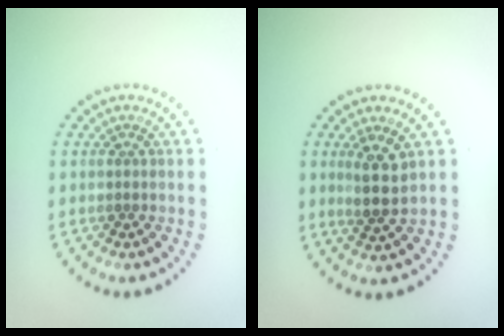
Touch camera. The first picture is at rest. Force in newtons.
{"total": 2.8, "press": 2.5, "slide": 1.3}